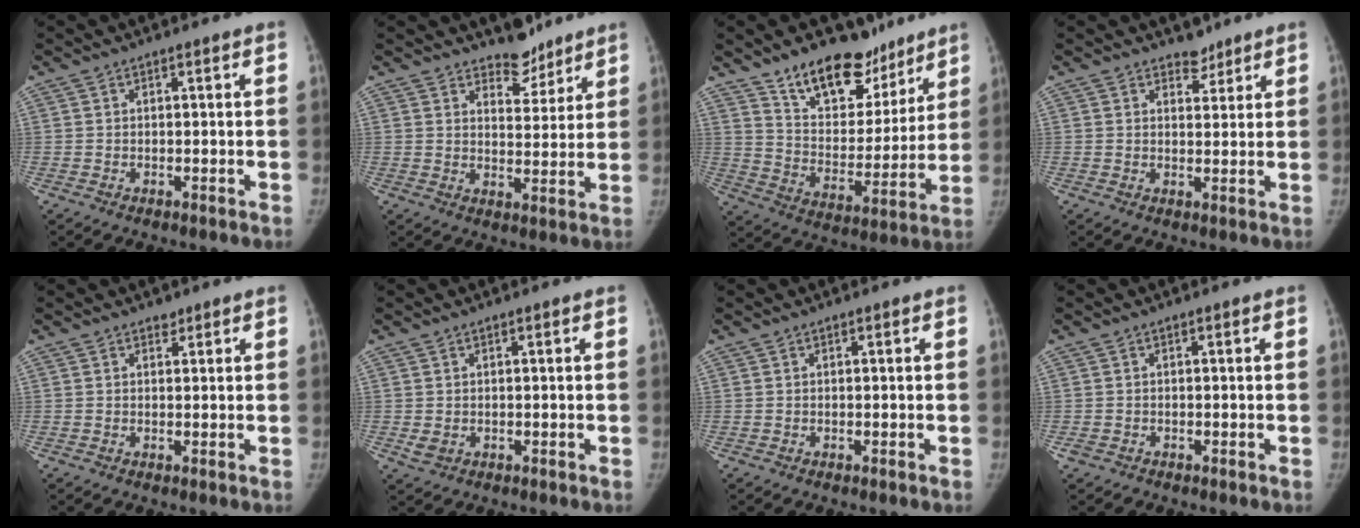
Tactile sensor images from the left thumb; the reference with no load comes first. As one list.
[{"total": 6.1, "force": [5.2, 2.8, 1.5], "torque": [0.010, -0.042, 0.085]}, {"total": 18.4, "force": [13.3, 9.7, 8.3], "torque": [-0.067, -0.087, 0.216]}, {"total": 2.8, "force": [2.4, 1.5, 0.3], "torque": [0.016, -0.017, 0.033]}, {"total": 1.0, "force": [0.8, 0.6, 0.1], "torque": [0.009, -0.006, 0.009]}, {"total": 1.8, "force": [0.0, 1.4, 1.0], "torque": [-0.019, -0.004, 0.006]}, {"total": 0.0}, {"total": 0.9, "force": [-0.6, 0.7, 0.2], "torque": [-0.008, 0.001, -0.011]}]